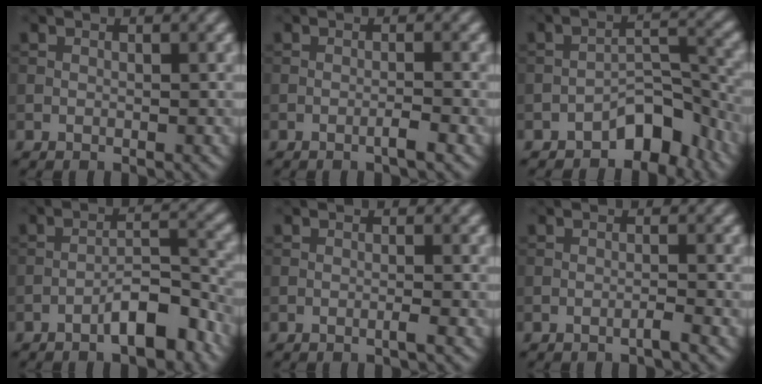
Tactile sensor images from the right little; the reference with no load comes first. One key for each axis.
{"total": 1.3, "fx": -0.7, "fy": 0.1, "fz": 1.2, "tx": -0.017, "ty": 0.003, "tz": -0.017}
{"total": 4.9, "fx": -3.4, "fy": 2.4, "fz": 2.6, "tx": -0.021, "ty": 0.012, "tz": -0.058}
{"total": 4.9, "fx": -3.1, "fy": 1.4, "fz": 3.5, "tx": -0.053, "ty": 0.013, "tz": -0.053}
{"total": 0.7, "fx": -0.4, "fy": 0.0, "fz": 0.7, "tx": -0.011, "ty": 0.000, "tz": -0.010}
{"total": 0.9, "fx": -0.7, "fy": 0.0, "fz": 0.6, "tx": -0.009, "ty": 0.004, "tz": -0.018}